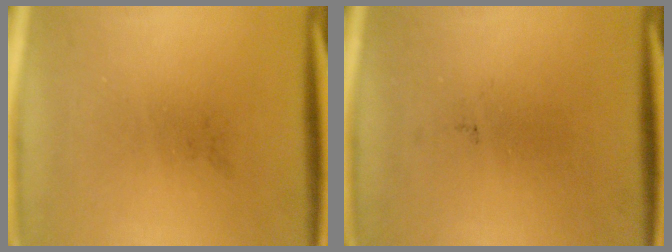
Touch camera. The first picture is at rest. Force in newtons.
{"total": 0.0}